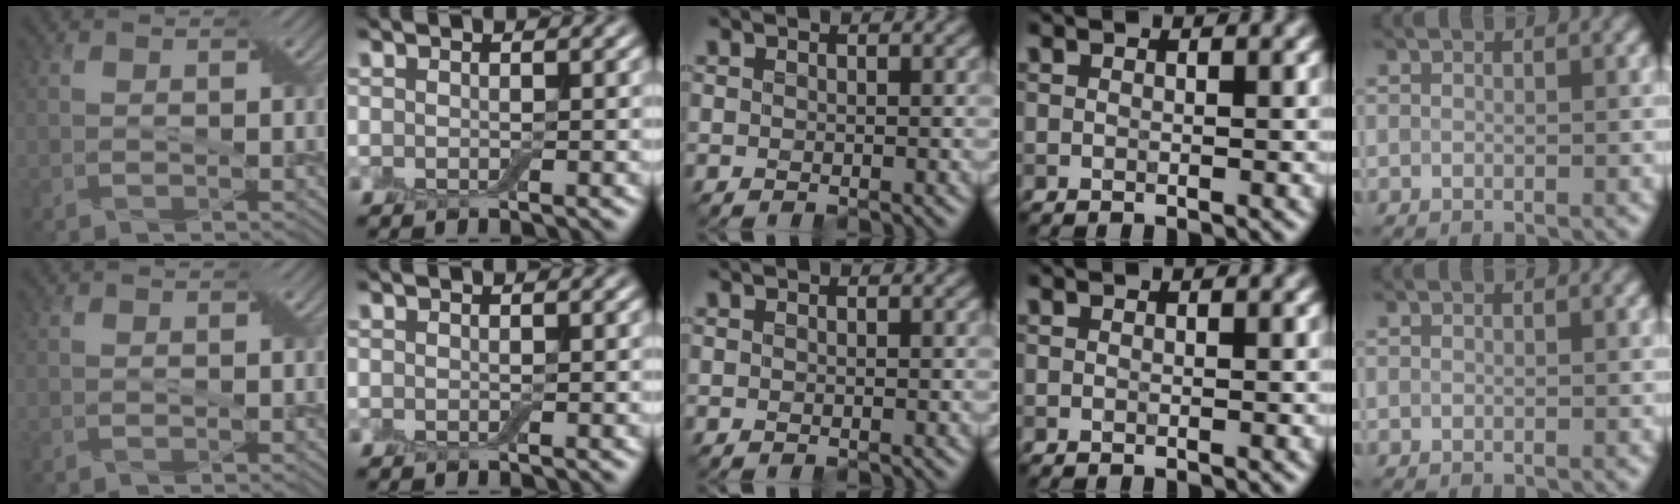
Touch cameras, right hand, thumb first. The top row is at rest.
{}